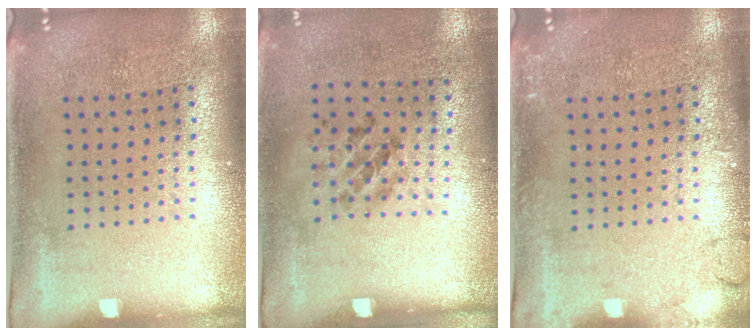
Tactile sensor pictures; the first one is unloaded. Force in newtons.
{"total": 1.4, "press": 0.7, "slide": 1.2}
{"total": 1.7, "press": 1.7, "slide": 0.3}